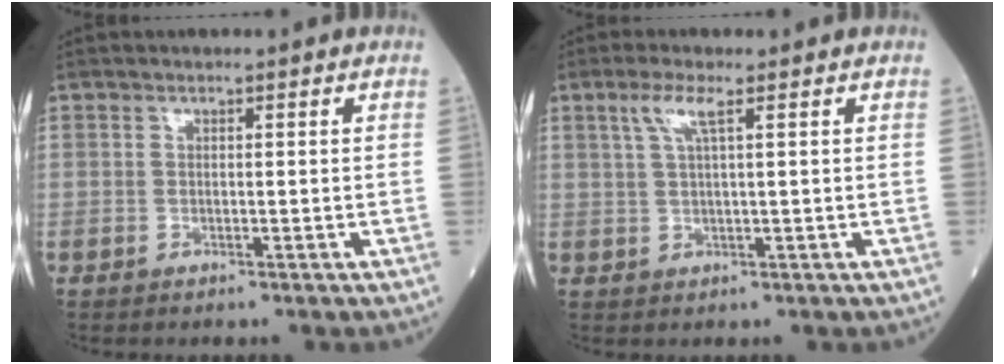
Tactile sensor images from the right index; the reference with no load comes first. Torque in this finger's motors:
{"motor_torque": [0.12, 0.12, 0.04, 0.03]}